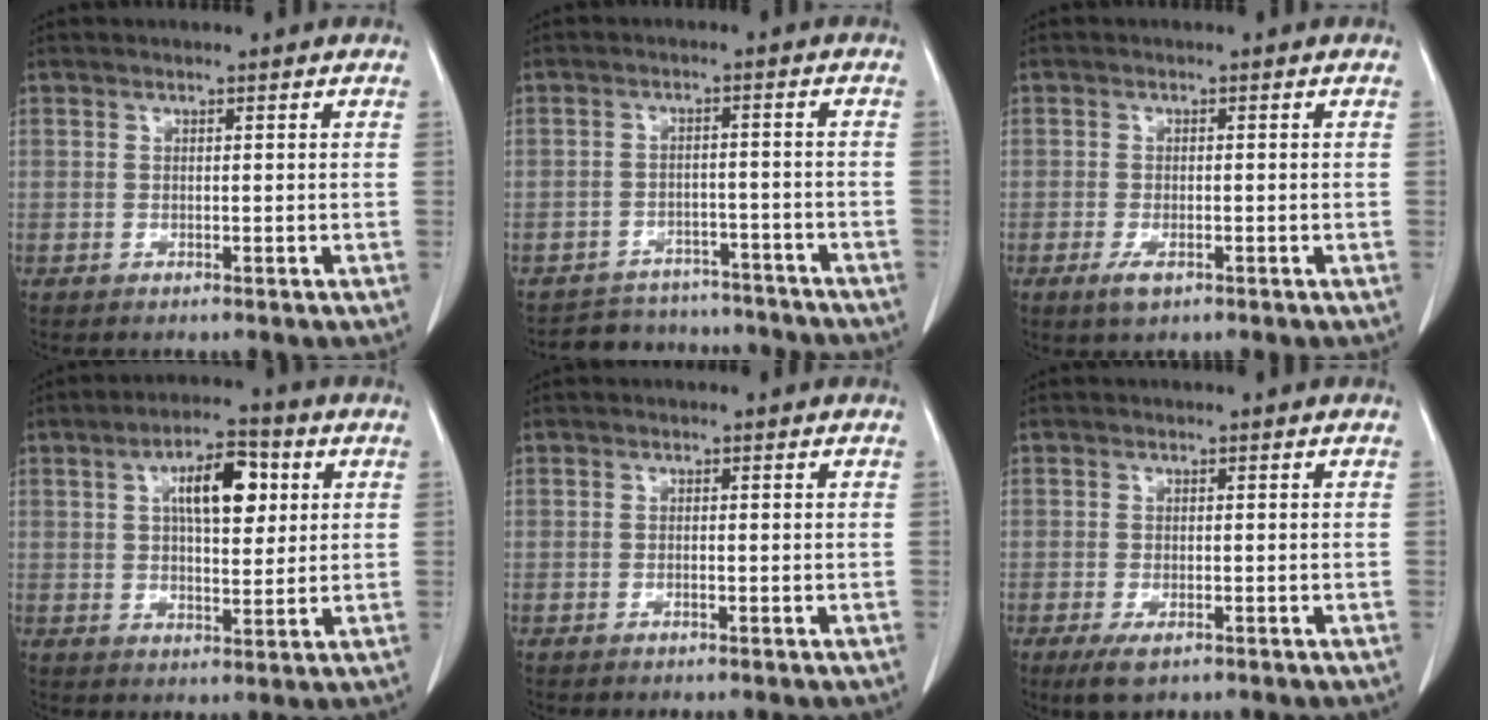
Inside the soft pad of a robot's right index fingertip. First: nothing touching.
{"total": 10.6, "force": [-9.9, 3.7, 0.7], "torque": [-0.003, 0.021, -0.128]}
{"total": 2.5, "force": [-1.3, 0.9, 1.9], "torque": [-0.037, -0.002, -0.021]}
{"total": 9.3, "force": [2.9, 3.6, 8.1], "torque": [-0.131, 0.016, 0.045]}
{"total": 0.5, "force": [-0.2, 0.1, 0.5], "torque": [-0.011, 0.000, -0.003]}
{"total": 3.3, "force": [-1.9, 1.1, 2.4], "torque": [-0.050, -0.007, -0.029]}